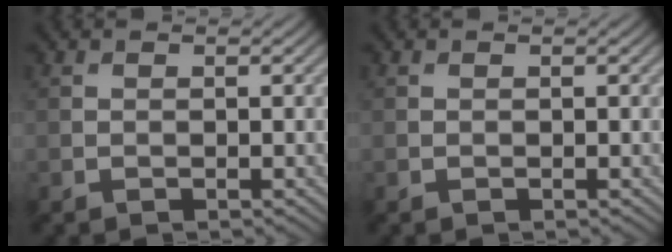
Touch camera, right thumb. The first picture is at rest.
{"total": 0.0}